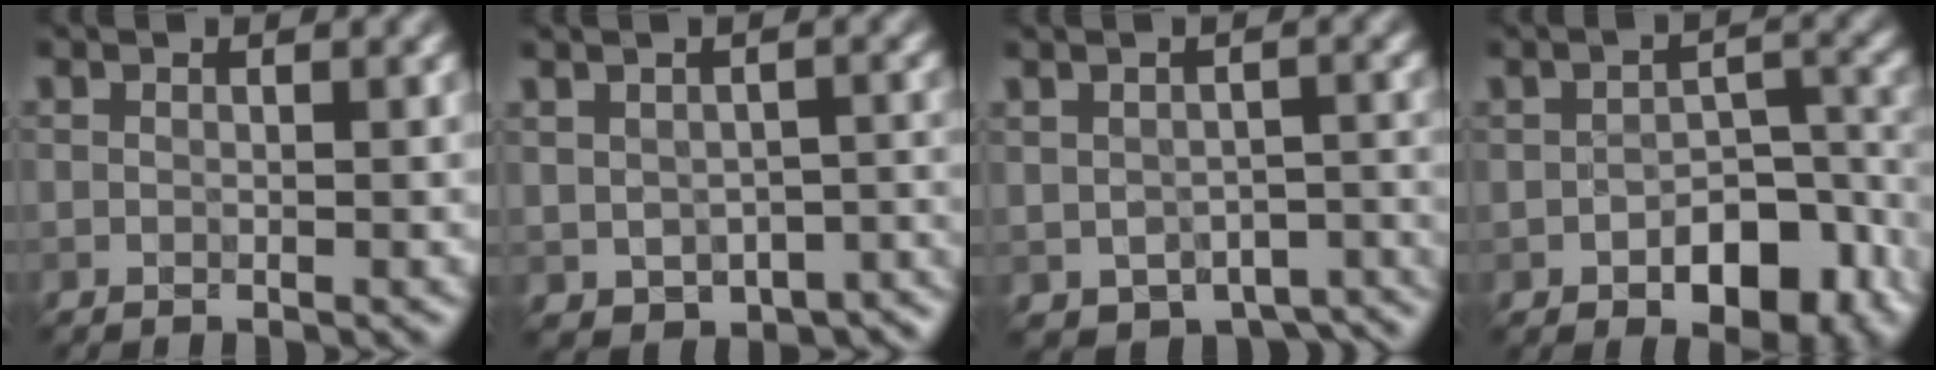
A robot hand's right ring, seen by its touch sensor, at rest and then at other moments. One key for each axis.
{"total": 4.4, "fx": -2.2, "fy": 3.0, "fz": 2.3, "tx": -0.030, "ty": -0.024, "tz": -0.013}
{"total": 4.8, "fx": -3.0, "fy": 2.9, "fz": 2.2, "tx": -0.027, "ty": -0.024, "tz": -0.029}
{"total": 6.1, "fx": -3.2, "fy": 3.7, "fz": 3.7, "tx": -0.043, "ty": -0.005, "tz": -0.042}